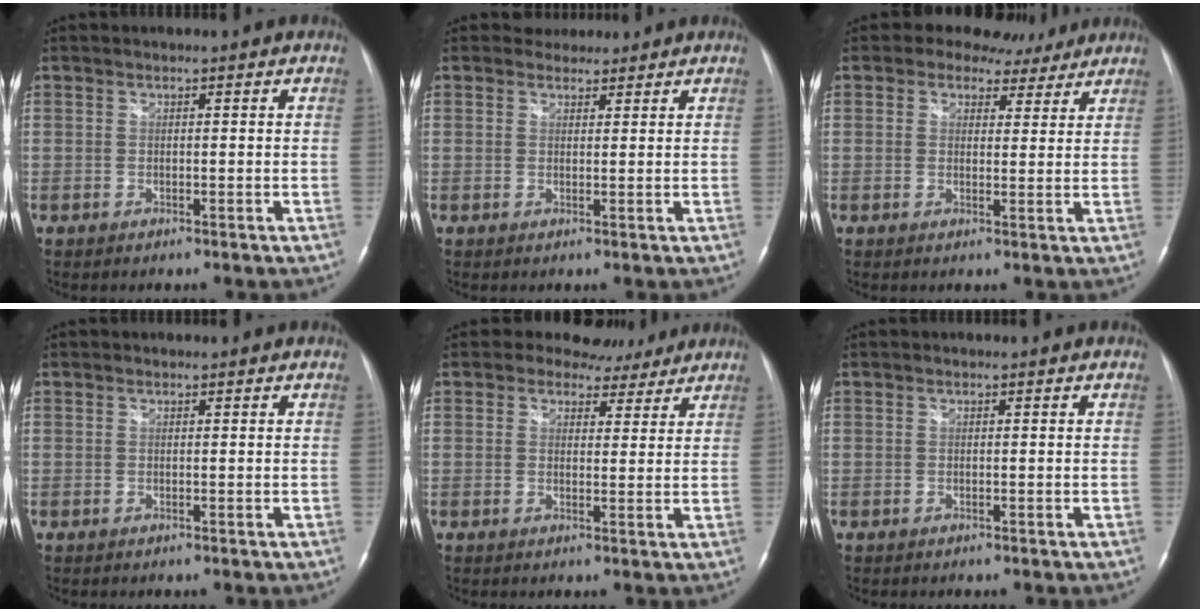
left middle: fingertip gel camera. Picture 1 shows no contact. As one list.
[{"total": 2.4, "force": [2.1, 1.2, -0.2], "torque": [0.001, 0.007, 0.029]}, {"total": 6.5, "force": [5.1, 3.8, 1.4], "torque": [-0.018, 0.013, 0.060]}, {"total": 0.0}, {"total": 5.9, "force": [4.9, 3.3, 0.8], "torque": [-0.008, 0.003, 0.055]}, {"total": 0.0}]